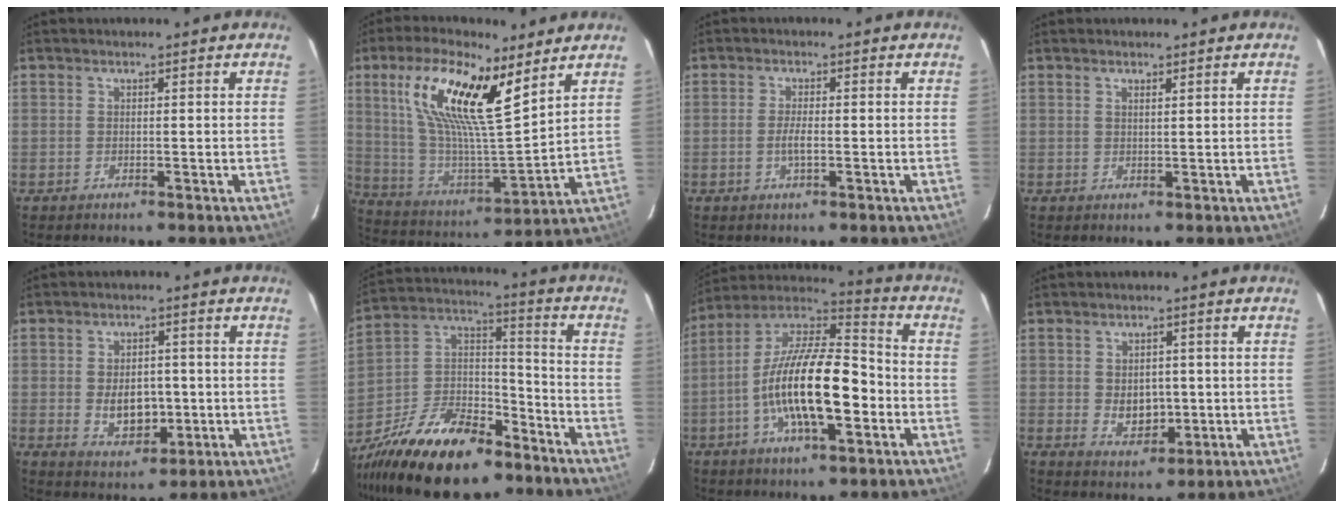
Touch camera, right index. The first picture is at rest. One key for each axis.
{"total": 20.3, "fx": 10.7, "fy": 5.4, "fz": 16.4, "tx": -0.313, "ty": 0.013, "tz": 0.204}
{"total": 2.5, "fx": -0.7, "fy": 0.5, "fz": 2.3, "tx": -0.048, "ty": -0.003, "tz": -0.012}
{"total": 1.0, "fx": 0.8, "fy": 0.1, "fz": 0.6, "tx": -0.012, "ty": 0.001, "tz": 0.013}
{"total": 7.4, "fx": -0.8, "fy": 4.9, "fz": 5.5, "tx": -0.102, "ty": -0.004, "tz": -0.001}
{"total": 23.4, "fx": -15.3, "fy": 10.9, "fz": 14.0, "tx": -0.292, "ty": 0.011, "tz": -0.260}
{"total": 19.5, "fx": -4.7, "fy": 6.7, "fz": 17.7, "tx": -0.327, "ty": -0.001, "tz": -0.093}
{"total": 5.7, "fx": -0.3, "fy": 4.3, "fz": 3.8, "tx": -0.065, "ty": -0.005, "tz": 0.007}